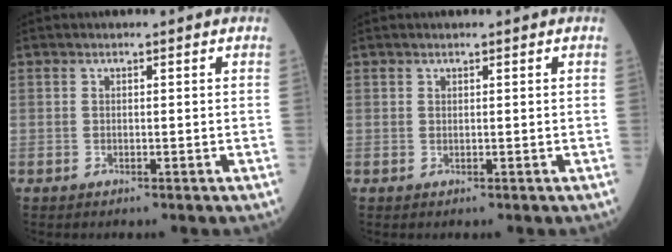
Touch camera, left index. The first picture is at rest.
{"total": 0.0}